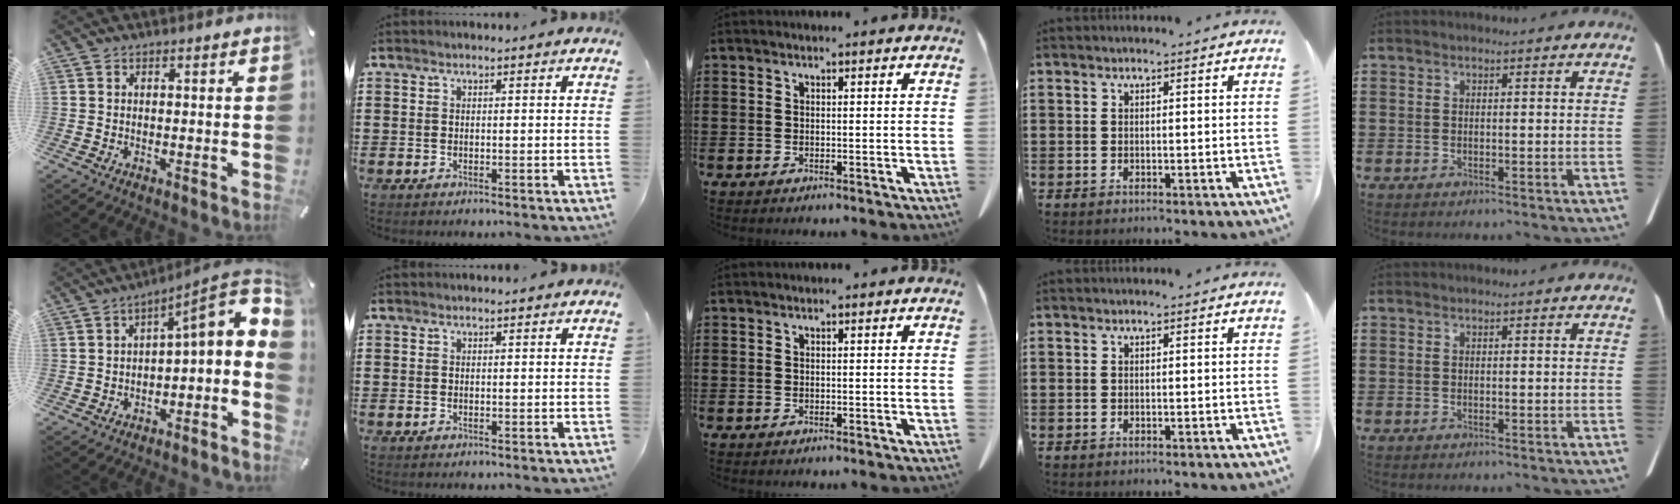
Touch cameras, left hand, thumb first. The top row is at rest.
{"thumb": {"total": 10.0, "force": [1.8, 3.1, 9.4], "torque": [-0.113, -0.025, 0.018]}}